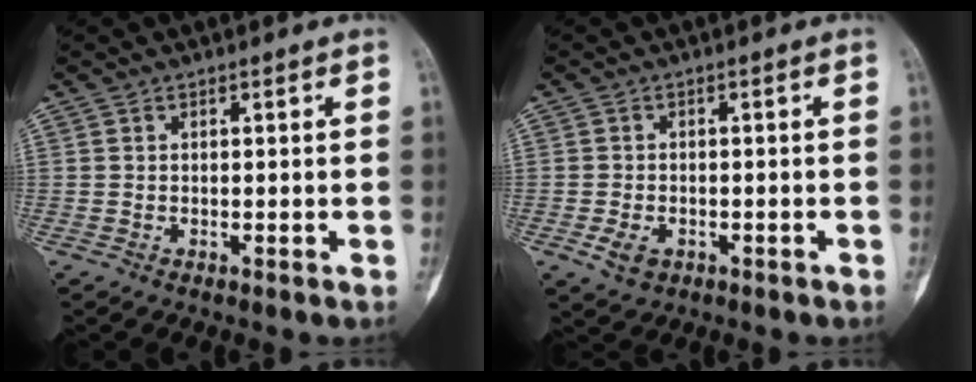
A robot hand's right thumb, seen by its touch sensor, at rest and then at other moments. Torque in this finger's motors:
{"motor_torque": [0.72, 0.46, 0.35, -0.08, 0.18]}